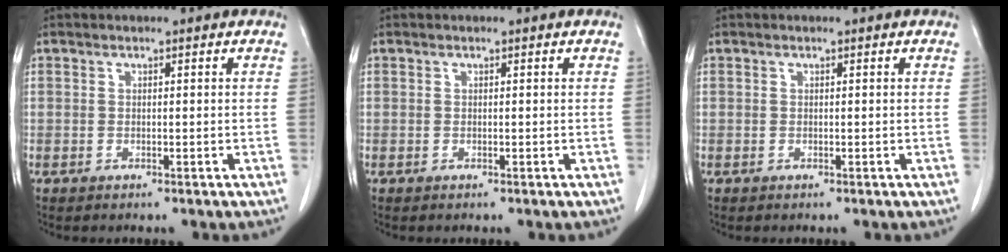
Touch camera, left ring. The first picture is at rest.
{"total": 0.0}
{"total": 0.0}